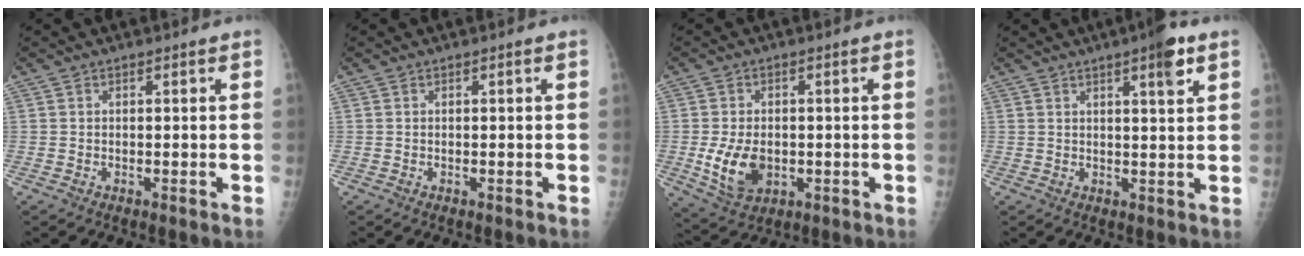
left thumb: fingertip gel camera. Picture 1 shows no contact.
{"total": 0.0}
{"total": 8.7, "force": [-1.3, 5.9, 6.3], "torque": [-0.105, -0.007, -0.010]}
{"total": 5.8, "force": [3.2, 0.9, 4.7], "torque": [-0.065, -0.012, 0.043]}